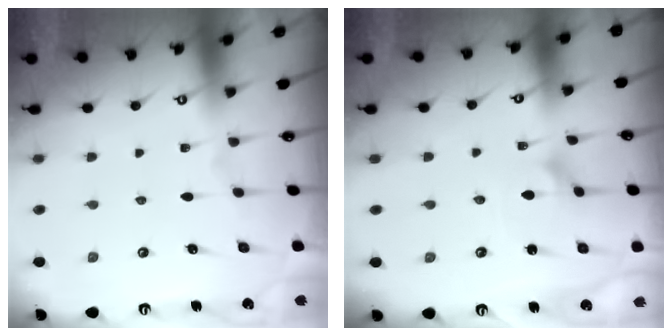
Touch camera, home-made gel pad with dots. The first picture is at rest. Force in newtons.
{"total": 1.6, "press": 1.6, "slide": 0.3}